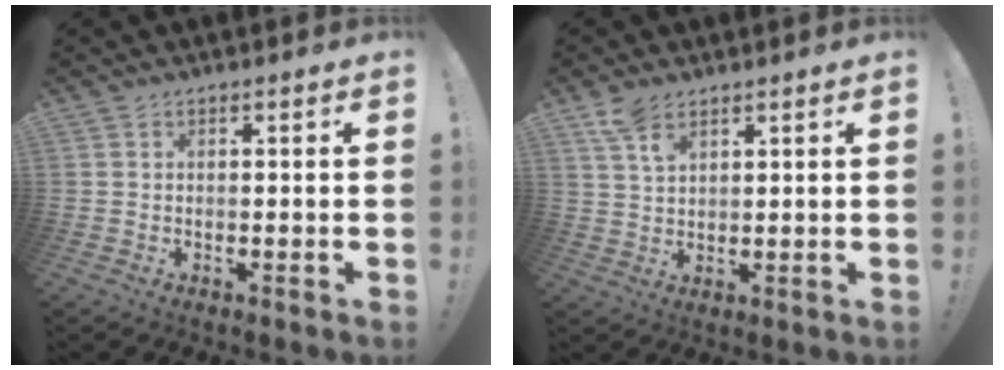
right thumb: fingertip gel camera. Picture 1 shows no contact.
{"total": 5.8, "force": [4.1, 2.5, 3.3], "torque": [-0.064, -0.019, 0.077]}